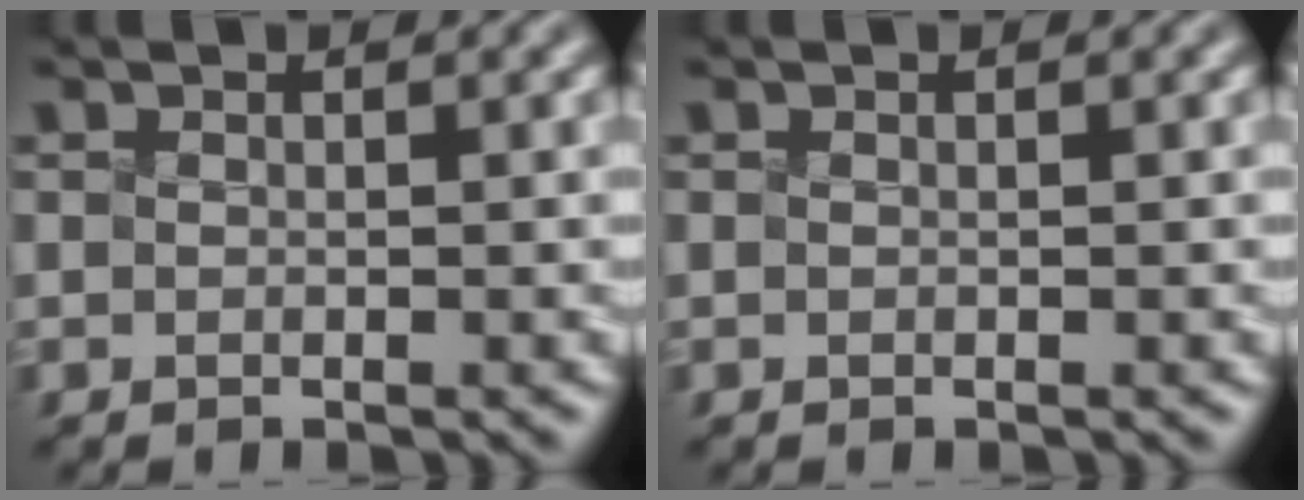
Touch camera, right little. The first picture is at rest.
{"total": 0.0}